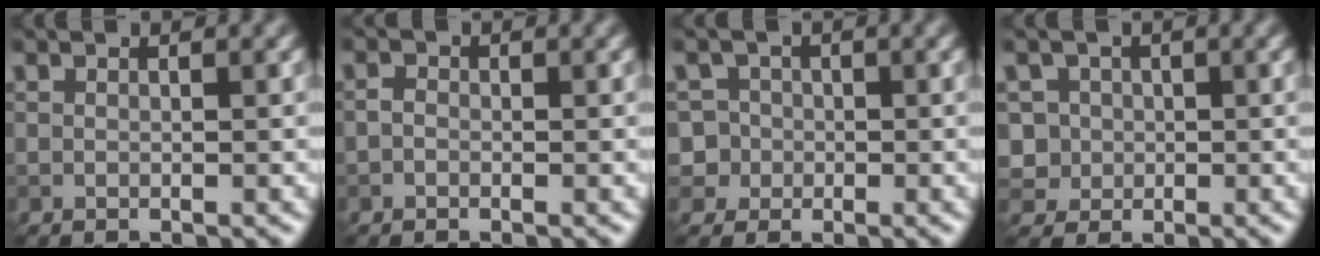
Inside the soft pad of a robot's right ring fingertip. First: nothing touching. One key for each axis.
{"total": 0.8, "fx": -0.4, "fy": 0.6, "fz": 0.4, "tx": -0.007, "ty": 0.000, "tz": -0.010}
{"total": 4.7, "fx": -0.5, "fy": 4.5, "fz": 1.0, "tx": 0.000, "ty": 0.022, "tz": -0.028}
{"total": 3.6, "fx": 0.4, "fy": 3.5, "fz": 0.9, "tx": -0.002, "ty": 0.019, "tz": 0.004}